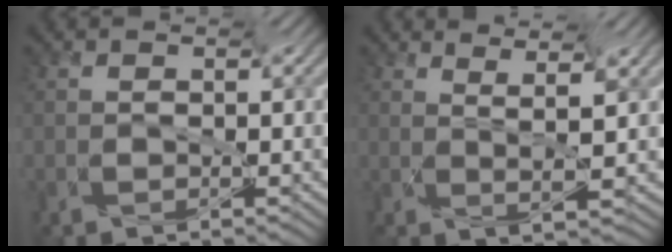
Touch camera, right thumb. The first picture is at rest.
{"total": 4.4, "force": [3.5, -1.0, 2.5], "torque": [-0.039, -0.006, 0.059]}